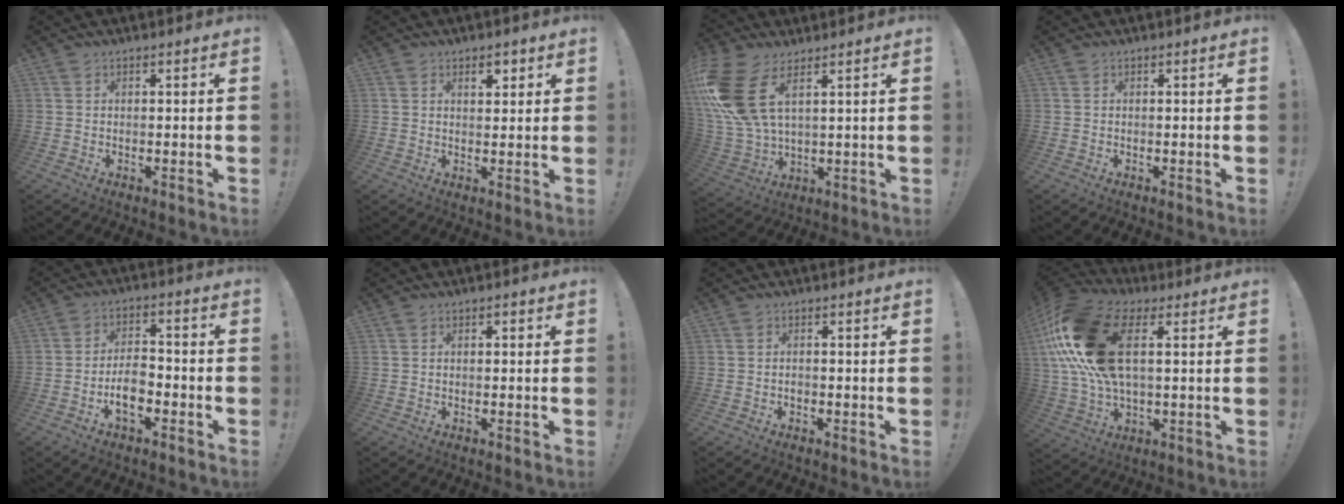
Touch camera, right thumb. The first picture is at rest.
{"total": 3.5, "force": [2.0, 1.9, 2.2], "torque": [-0.023, -0.004, 0.031]}
{"total": 15.8, "force": [7.4, 8.0, 11.5], "torque": [-0.238, -0.041, 0.135]}
{"total": 0.0}
{"total": 8.1, "force": [-3.6, 4.1, 5.9], "torque": [-0.114, 0.011, -0.063]}
{"total": 0.8, "force": [-0.1, 0.6, 0.5], "torque": [-0.005, 0.002, -0.003]}
{"total": 0.9, "force": [-0.6, 0.4, 0.5], "torque": [-0.009, 0.003, -0.011]}
{"total": 22.2, "force": [5.8, 12.1, 17.7], "torque": [-0.344, -0.010, 0.105]}